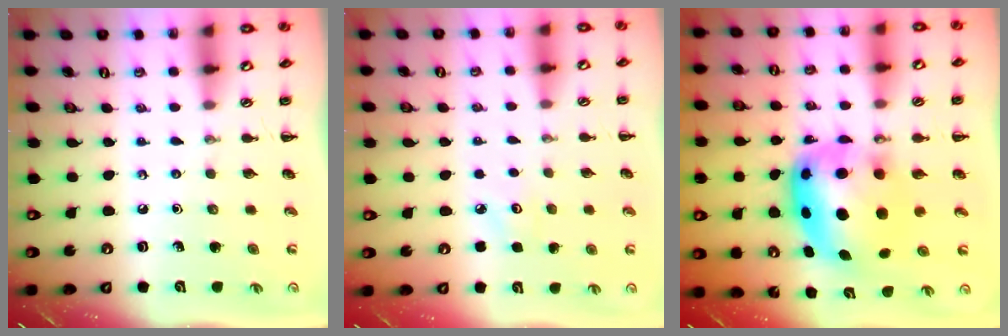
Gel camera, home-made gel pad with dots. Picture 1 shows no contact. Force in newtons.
{"total": 2.4, "press": 2.3, "slide": 0.6}
{"total": 10.5, "press": 10.2, "slide": 2.7}